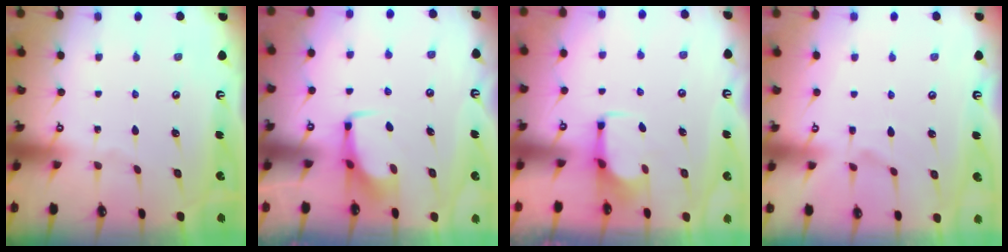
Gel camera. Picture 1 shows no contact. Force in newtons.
{"total": 3.0, "press": 3.0, "slide": 0.4}
{"total": 2.8, "press": 2.7, "slide": 0.9}
{"total": 1.3, "press": 0.1, "slide": 1.3}